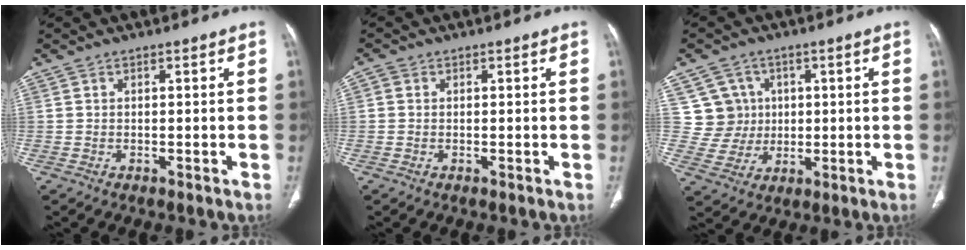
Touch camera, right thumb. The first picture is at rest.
{"total": 1.0, "force": [0.1, 0.9, 0.4], "torque": [-0.006, 0.001, 0.000]}
{"total": 7.2, "force": [1.8, 7.0, 0.8], "torque": [0.022, -0.001, 0.036]}